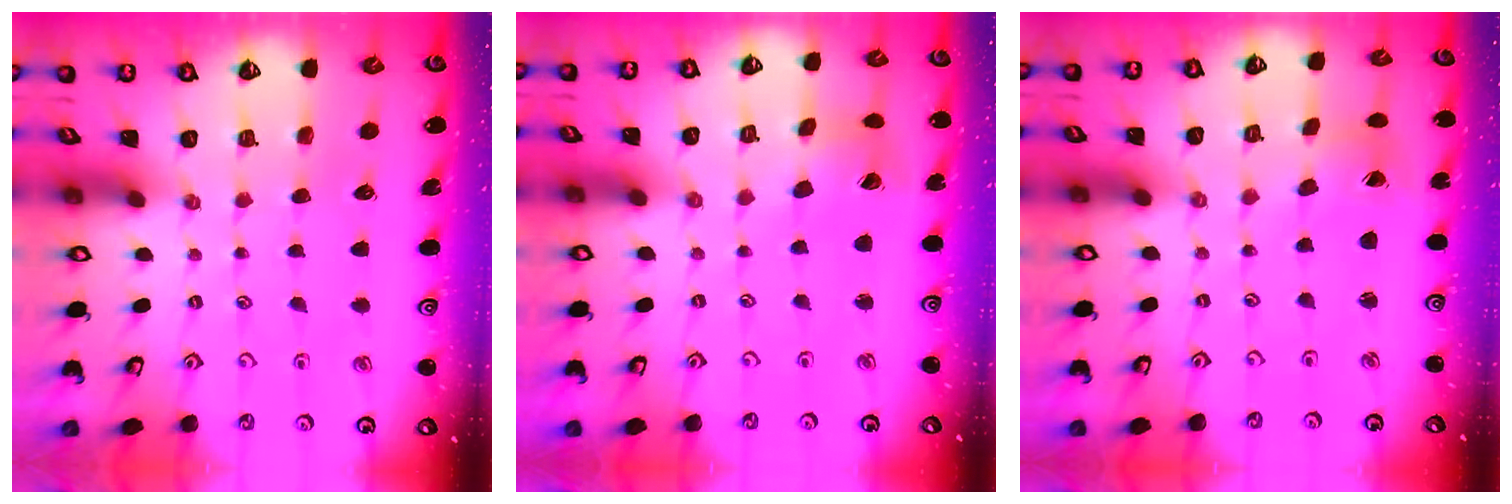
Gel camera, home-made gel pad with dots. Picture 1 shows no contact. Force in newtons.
{"total": 5.8, "press": 5.7, "slide": 0.7}
{"total": 1.0, "press": 1.0, "slide": 0.1}